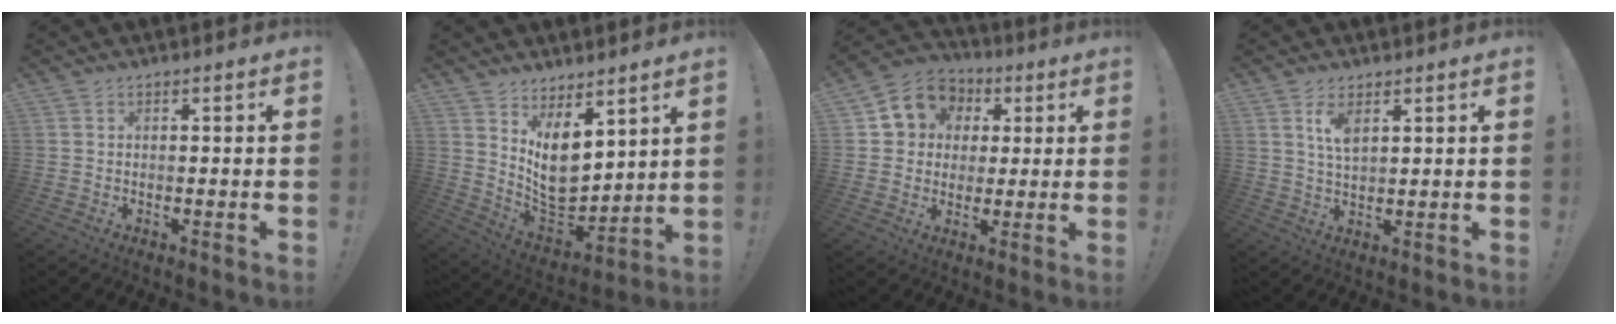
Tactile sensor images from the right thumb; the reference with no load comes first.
{"total": 12.0, "force": [5.2, 8.0, 7.3], "torque": [-0.106, -0.064, 0.102]}
{"total": 11.4, "force": [3.5, 10.0, 4.0], "torque": [-0.050, -0.011, 0.073]}
{"total": 5.2, "force": [2.9, 1.9, 3.9], "torque": [-0.064, -0.017, 0.046]}